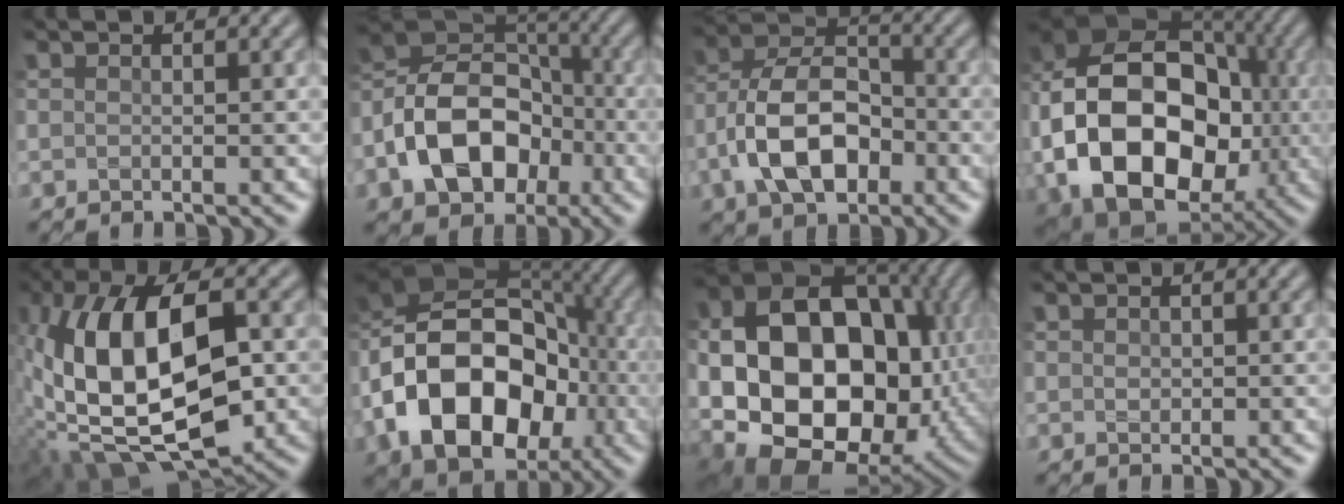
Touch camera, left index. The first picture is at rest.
{"total": 11.9, "force": [-3.9, 8.4, 7.5], "torque": [-0.141, -0.002, -0.077]}
{"total": 8.8, "force": [-2.8, 5.3, 6.4], "torque": [-0.129, 0.015, -0.058]}
{"total": 17.6, "force": [-2.4, 13.1, 11.6], "torque": [-0.223, -0.009, -0.032]}
{"total": 15.7, "force": [-0.6, 8.0, 13.5], "torque": [-0.266, 0.012, -0.013]}
{"total": 15.1, "force": [-4.1, 10.5, 10.0], "torque": [-0.185, -0.005, -0.072]}
{"total": 21.6, "force": [-0.9, 16.5, 13.9], "torque": [-0.257, -0.021, -0.023]}
{"total": 1.3, "force": [0.4, 1.0, 0.7], "torque": [0.000, 0.006, 0.000]}